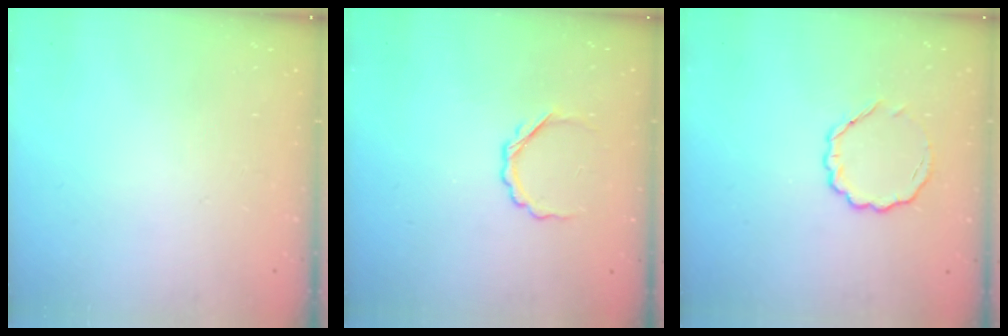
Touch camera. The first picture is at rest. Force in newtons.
{"total": 3.7, "press": 3.6, "slide": 0.7}
{"total": 6.2, "press": 6.1, "slide": 1.4}